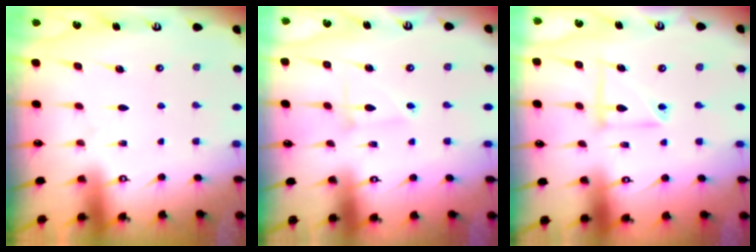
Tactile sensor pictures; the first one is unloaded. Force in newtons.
{"total": 2.2, "press": 2.2, "slide": 0.1}
{"total": 6.0, "press": 6.0, "slide": 0.5}